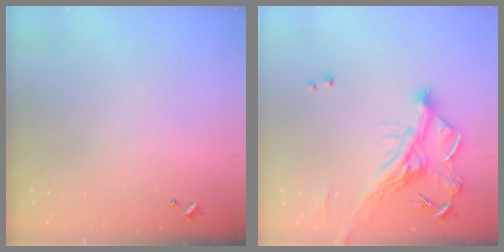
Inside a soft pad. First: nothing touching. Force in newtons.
{"total": 5.2, "press": 4.8, "slide": 1.8}